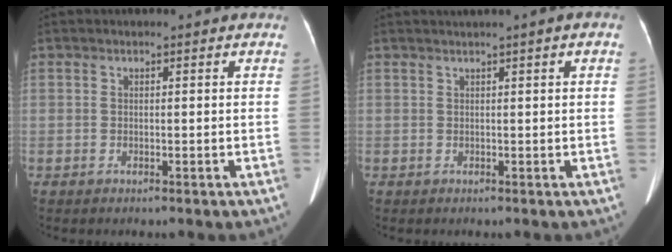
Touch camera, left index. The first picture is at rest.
{"total": 1.7, "force": [0.9, 0.2, 1.4], "torque": [-0.025, 0.020, 0.014]}